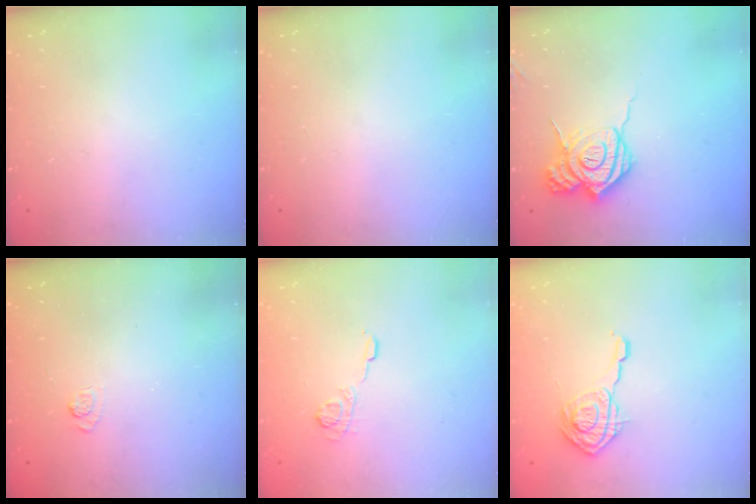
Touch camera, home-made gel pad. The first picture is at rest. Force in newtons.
{"total": 0.0}
{"total": 15.4, "press": 15.3, "slide": 1.5}
{"total": 2.5, "press": 2.1, "slide": 1.4}
{"total": 4.9, "press": 4.8, "slide": 0.7}
{"total": 13.1, "press": 13.1, "slide": 0.3}